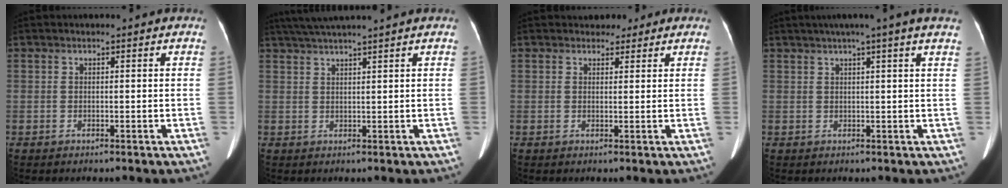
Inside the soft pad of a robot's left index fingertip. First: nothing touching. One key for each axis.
{"total": 6.8, "fx": 5.7, "fy": -1.2, "fz": 3.4, "tx": -0.057, "ty": 0.032, "tz": 0.093}
{"total": 2.9, "fx": 2.3, "fy": 1.7, "fz": 0.4, "tx": 0.004, "ty": 0.003, "tz": 0.025}
{"total": 7.3, "fx": 5.5, "fy": -1.0, "fz": 4.7, "tx": -0.063, "ty": 0.028, "tz": 0.061}